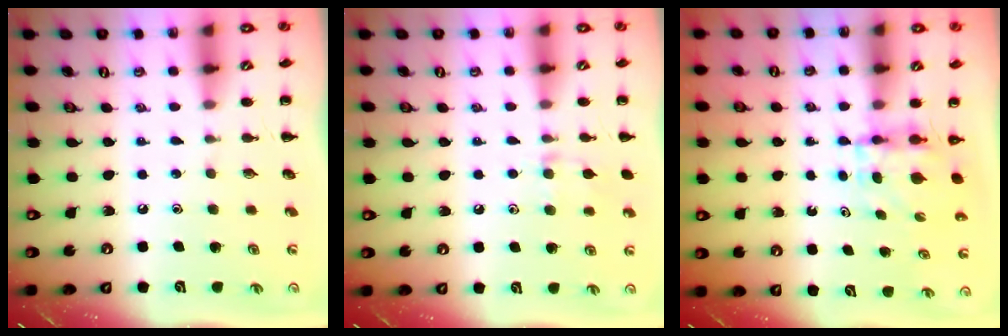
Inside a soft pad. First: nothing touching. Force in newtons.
{"total": 6.9, "press": 6.5, "slide": 2.3}
{"total": 3.9, "press": 3.9, "slide": 0.3}